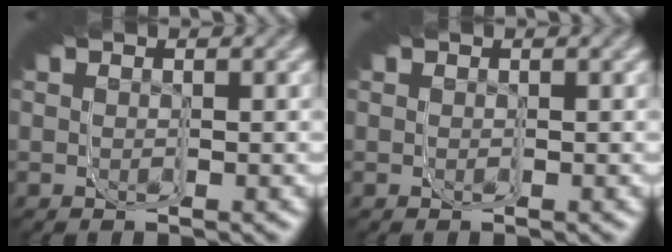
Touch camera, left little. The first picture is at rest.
{"total": 0.0}